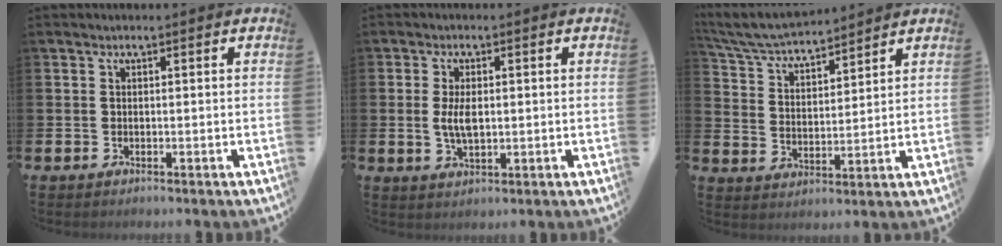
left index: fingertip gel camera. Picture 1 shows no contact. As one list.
[{"total": 4.0, "force": [0.3, 1.9, 3.5], "torque": [-0.062, 0.003, 0.002]}, {"total": 5.7, "force": [5.6, 0.8, 1.2], "torque": [-0.053, -0.037, 0.097]}]